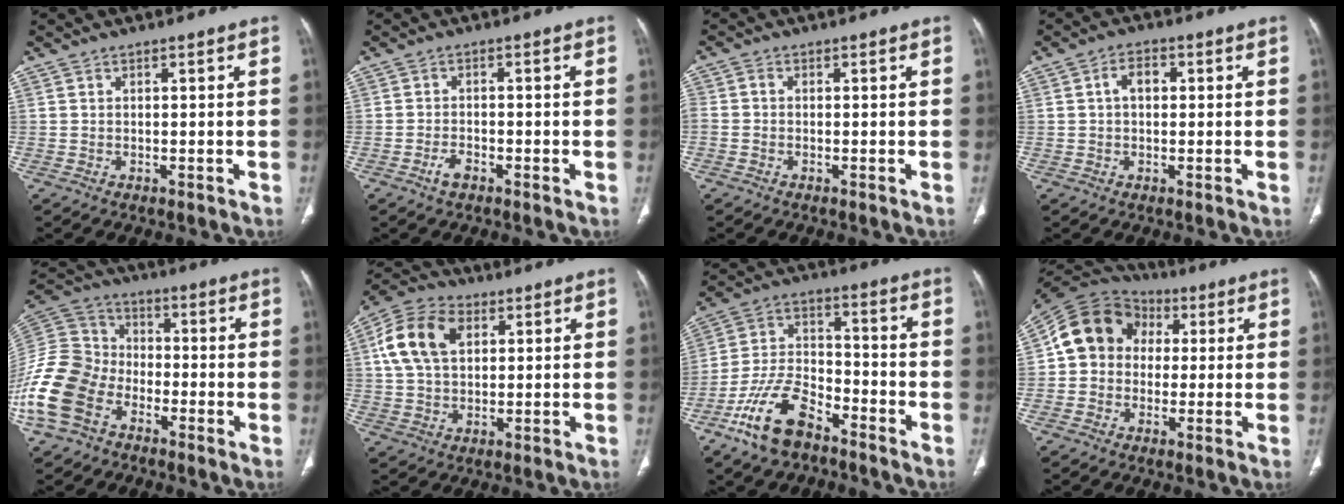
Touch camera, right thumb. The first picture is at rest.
{"total": 2.4, "force": [-1.5, 1.1, 1.5], "torque": [-0.029, 0.008, -0.029]}
{"total": 1.8, "force": [-0.5, 1.2, 1.3], "torque": [-0.033, 0.005, -0.016]}
{"total": 3.8, "force": [0.5, 2.5, 2.8], "torque": [-0.043, 0.013, 0.005]}
{"total": 18.0, "force": [-7.9, 13.1, 9.5], "torque": [-0.214, 0.051, -0.156]}
{"total": 12.7, "force": [3.7, 8.5, 8.8], "torque": [-0.158, 0.015, 0.063]}
{"total": 13.5, "force": [-8.6, 6.5, 8.1], "torque": [-0.156, 0.052, -0.169]}
{"total": 12.7, "force": [1.5, 11.0, 6.2], "torque": [-0.091, 0.029, 0.014]}